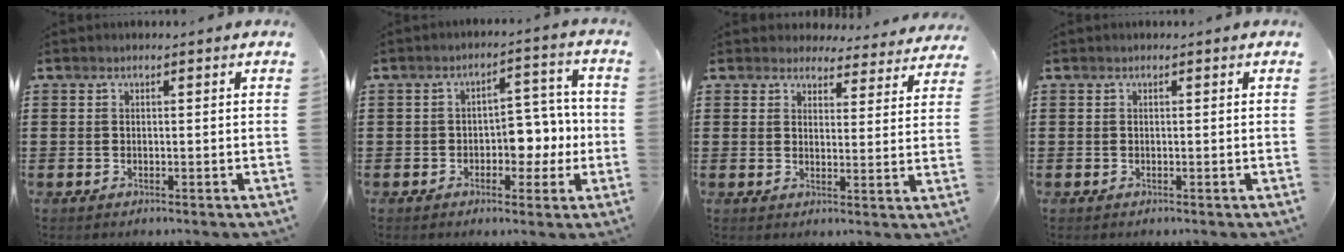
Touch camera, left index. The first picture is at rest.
{"total": 5.7, "force": [-1.2, 3.7, 4.1], "torque": [-0.064, 0.003, -0.028]}
{"total": 4.2, "force": [4.0, 0.9, 0.4], "torque": [-0.018, -0.020, 0.072]}
{"total": 0.0}